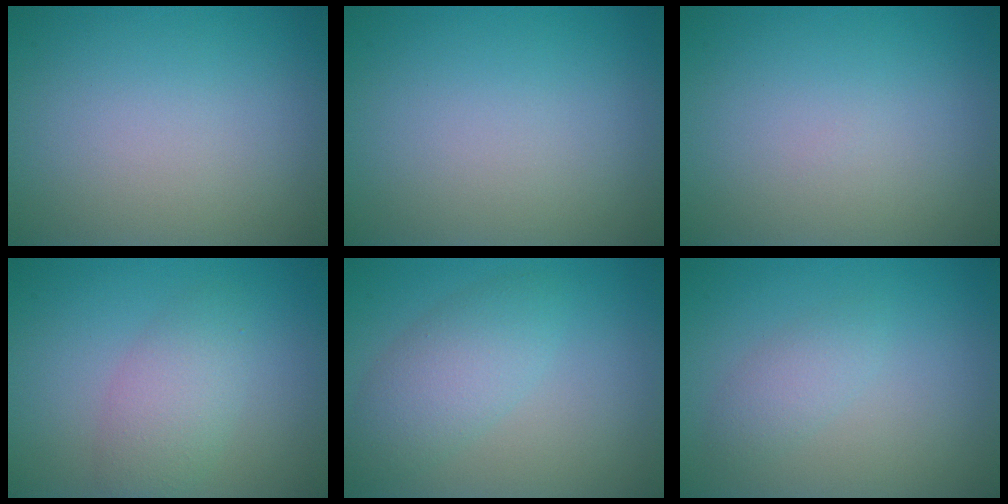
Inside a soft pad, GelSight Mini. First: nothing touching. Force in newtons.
{"total": 0.0}
{"total": 0.0}
{"total": 3.3, "press": 3.3, "slide": 0.1}
{"total": 3.7, "press": 3.7, "slide": 0.1}
{"total": 1.8, "press": 1.8, "slide": 0.1}